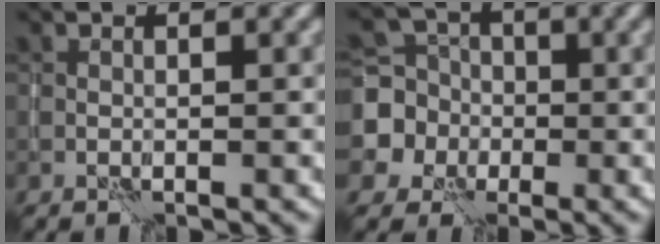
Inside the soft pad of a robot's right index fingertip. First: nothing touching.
{"total": 5.6, "force": [-0.6, 5.5, 1.3], "torque": [-0.025, 0.011, -0.042]}